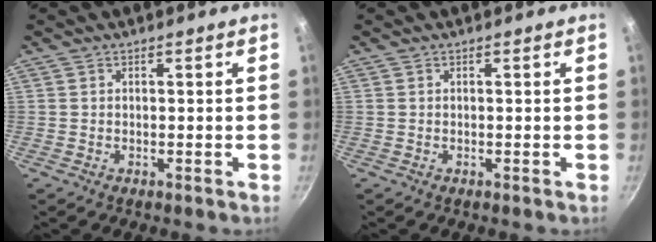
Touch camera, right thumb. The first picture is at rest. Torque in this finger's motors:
{"motor_torque": [0.00, 0.00, 0.00, 0.00, 0.00]}